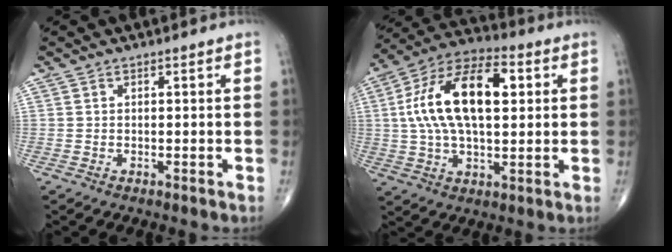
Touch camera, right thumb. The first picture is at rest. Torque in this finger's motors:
{"motor_torque": [-0.29, 1.47, 1.97, 0.34, 0.19]}